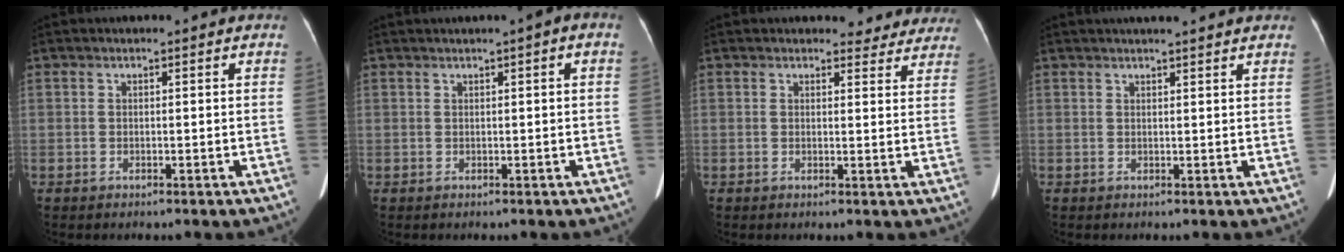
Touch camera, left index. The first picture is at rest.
{"total": 1.9, "force": [0.6, 0.1, 1.8], "torque": [-0.027, 0.009, 0.006]}
{"total": 6.1, "force": [5.7, 2.3, 0.3], "torque": [0.024, -0.009, 0.040]}
{"total": 8.0, "force": [7.1, 0.9, 3.7], "torque": [-0.049, 0.027, 0.081]}